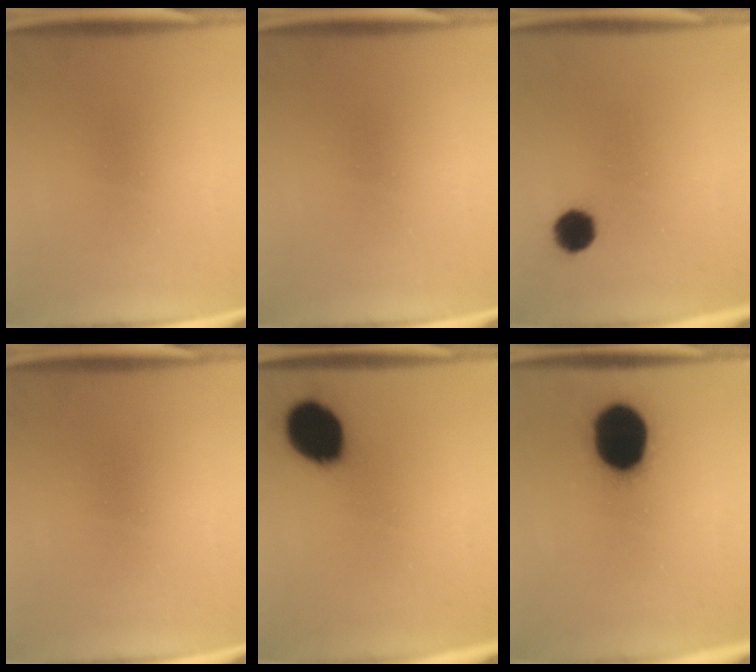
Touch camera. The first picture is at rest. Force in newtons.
{"total": 0.0}
{"total": 5.4}
{"total": 0.0}
{"total": 14.5}
{"total": 19.6}